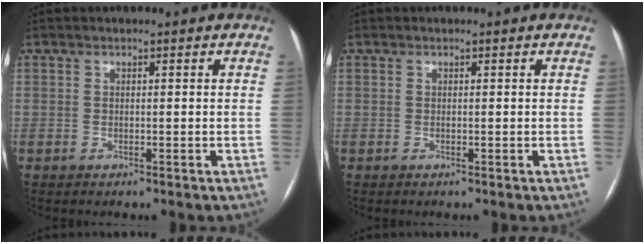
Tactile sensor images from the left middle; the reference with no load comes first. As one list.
[{"total": 0.0}]